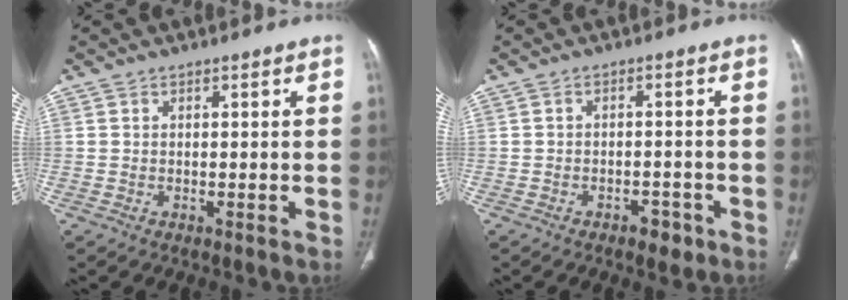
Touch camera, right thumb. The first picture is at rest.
{"total": 3.4, "force": [-2.1, 1.9, 1.9], "torque": [-0.016, 0.012, -0.025]}